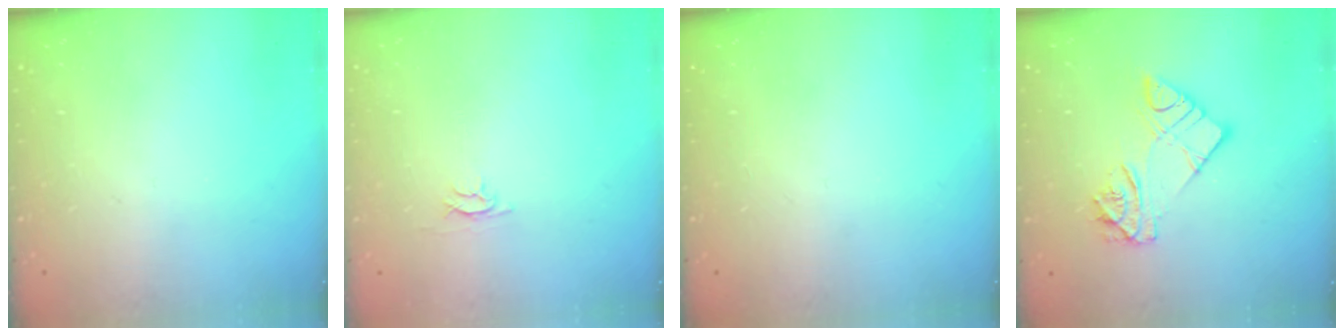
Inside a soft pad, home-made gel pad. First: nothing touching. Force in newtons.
{"total": 2.4, "press": 2.4, "slide": 0.3}
{"total": 0.0}
{"total": 10.9, "press": 10.8, "slide": 0.9}